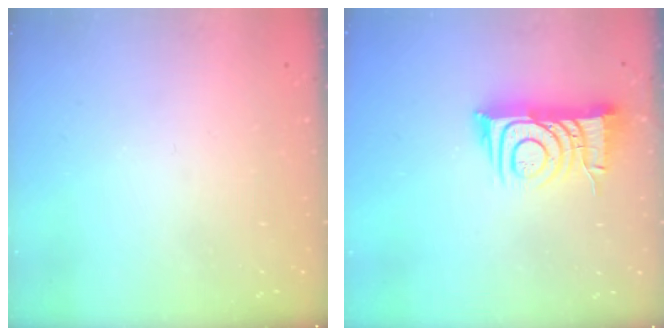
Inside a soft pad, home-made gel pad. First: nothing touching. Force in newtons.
{"total": 10.8, "press": 10.7, "slide": 1.4}